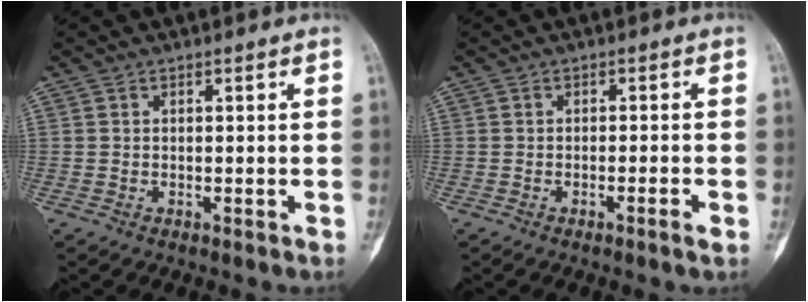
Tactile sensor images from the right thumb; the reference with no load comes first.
{"total": 1.9, "force": [-1.0, 0.1, 1.7], "torque": [-0.035, 0.002, -0.018]}